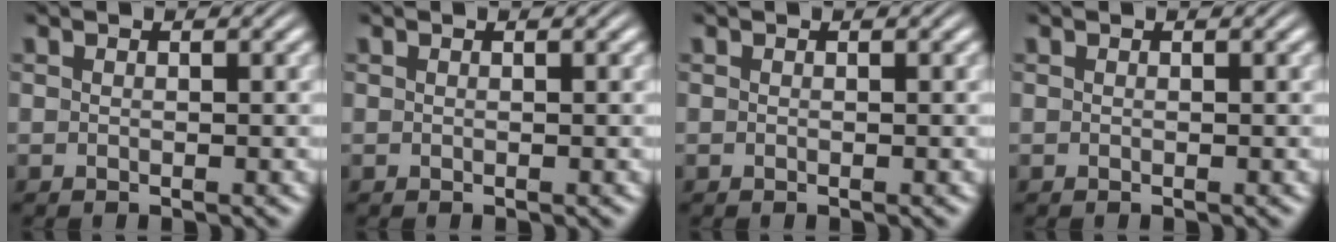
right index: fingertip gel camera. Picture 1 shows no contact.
{"total": 0.0}
{"total": 0.0}
{"total": 0.0}